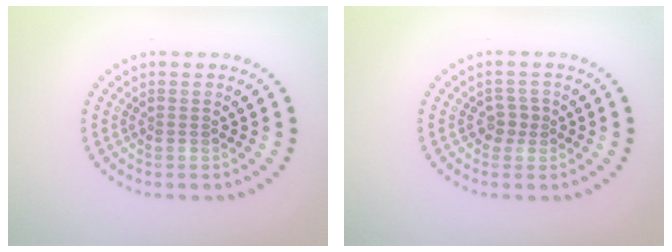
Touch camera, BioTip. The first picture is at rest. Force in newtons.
{"total": 1.3, "press": 1.1, "slide": 0.7}